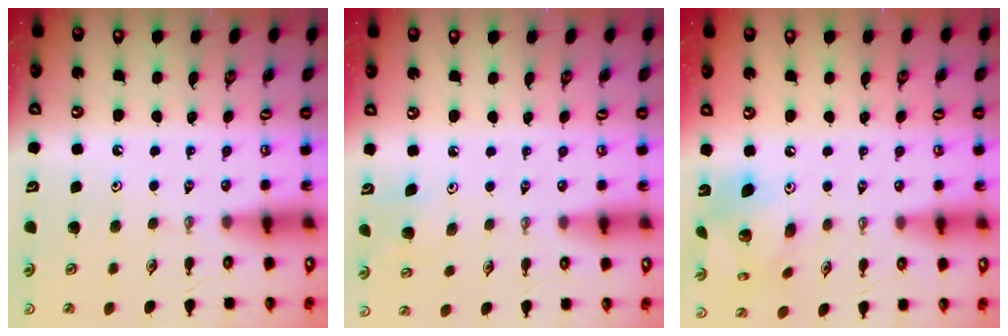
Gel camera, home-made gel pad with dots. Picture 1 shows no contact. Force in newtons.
{"total": 4.8, "press": 4.7, "slide": 0.5}
{"total": 12.3, "press": 12.2, "slide": 1.1}